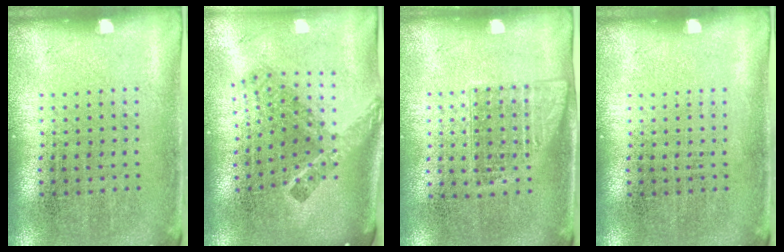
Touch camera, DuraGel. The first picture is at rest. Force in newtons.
{"total": 2.4, "press": 1.5, "slide": 1.9}
{"total": 1.0, "press": 0.9, "slide": 0.6}
{"total": 0.0}